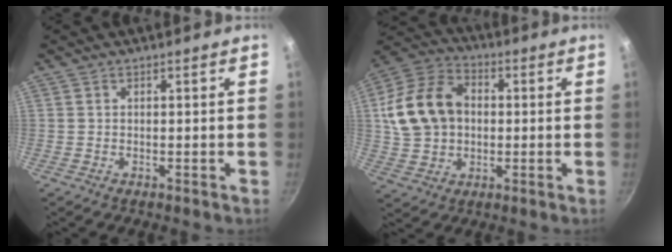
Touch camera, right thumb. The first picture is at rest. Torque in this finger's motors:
{"motor_torque": [0.47, 1.95, 0.42, -0.38, 0.14]}